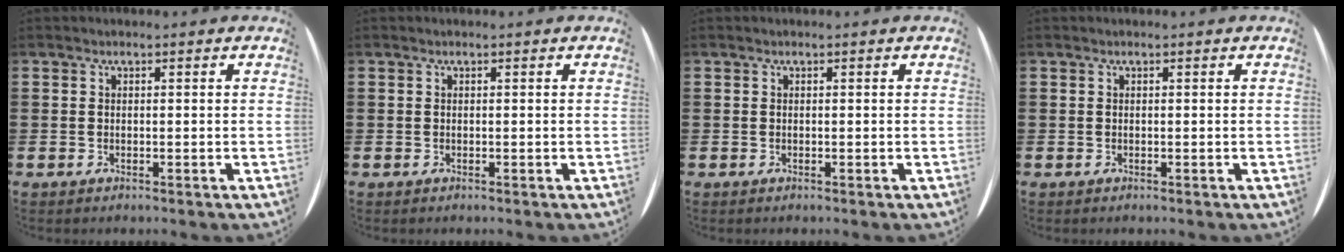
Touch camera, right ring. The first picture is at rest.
{"total": 0.0}
{"total": 0.0}
{"total": 0.0}